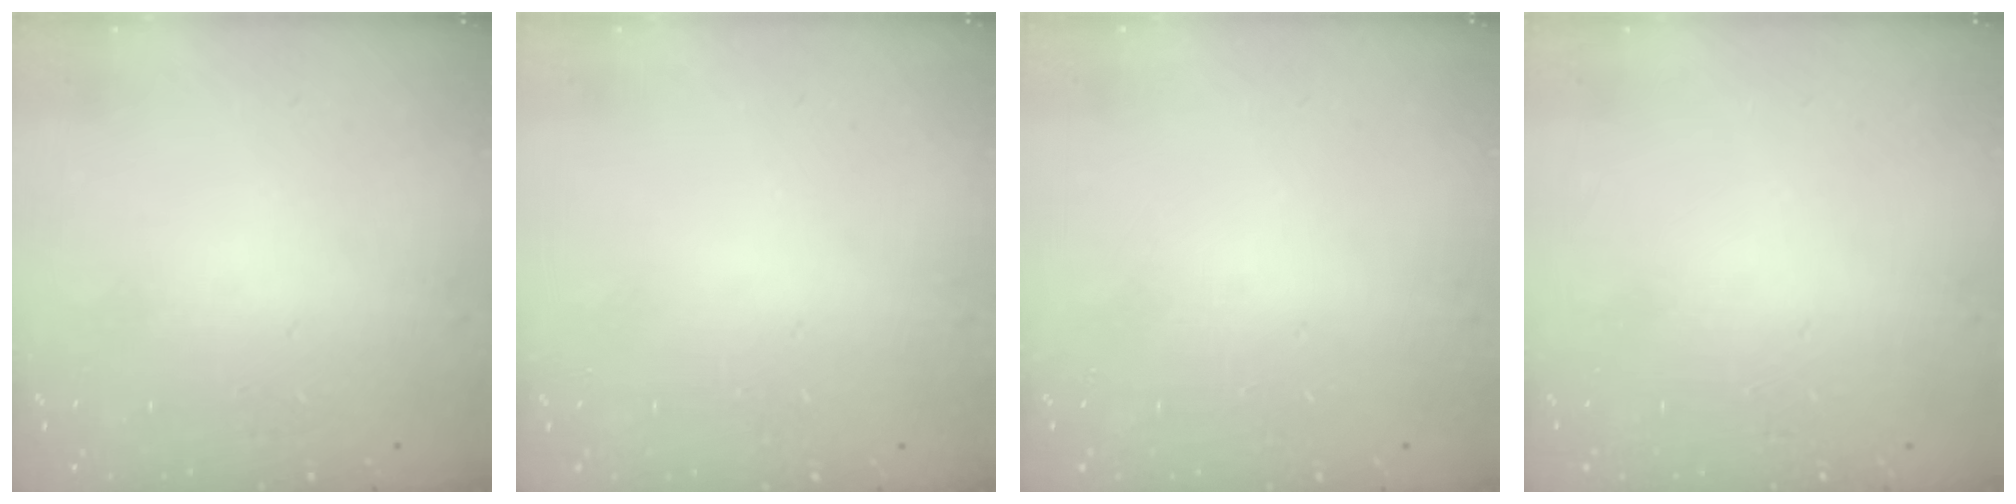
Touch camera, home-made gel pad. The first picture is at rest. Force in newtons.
{"total": 0.0}
{"total": 0.0}
{"total": 0.0}